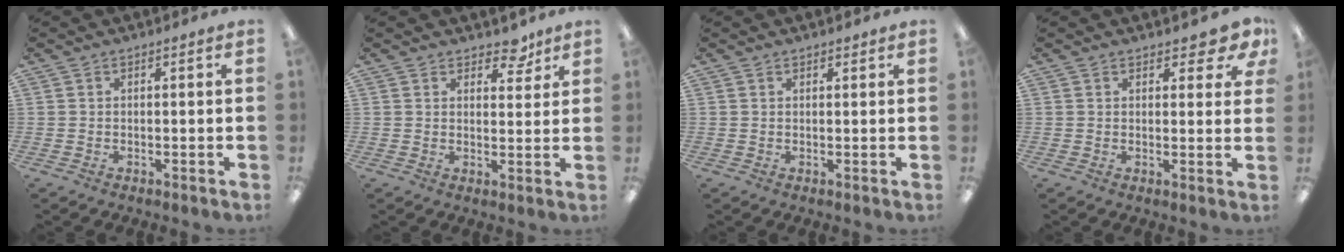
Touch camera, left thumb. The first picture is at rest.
{"total": 5.7, "force": [4.3, 3.0, 2.1], "torque": [-0.012, -0.024, 0.072]}
{"total": 1.2, "force": [1.0, 0.6, 0.2], "torque": [-0.004, 0.000, 0.020]}
{"total": 4.1, "force": [3.2, 1.8, 1.8], "torque": [-0.017, -0.013, 0.054]}